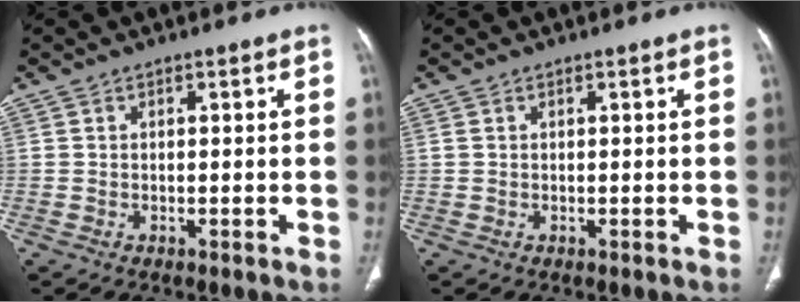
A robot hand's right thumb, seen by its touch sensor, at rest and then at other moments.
{"total": 0.5, "force": [0.3, 0.3, 0.3], "torque": [-0.008, 0.008, 0.009]}